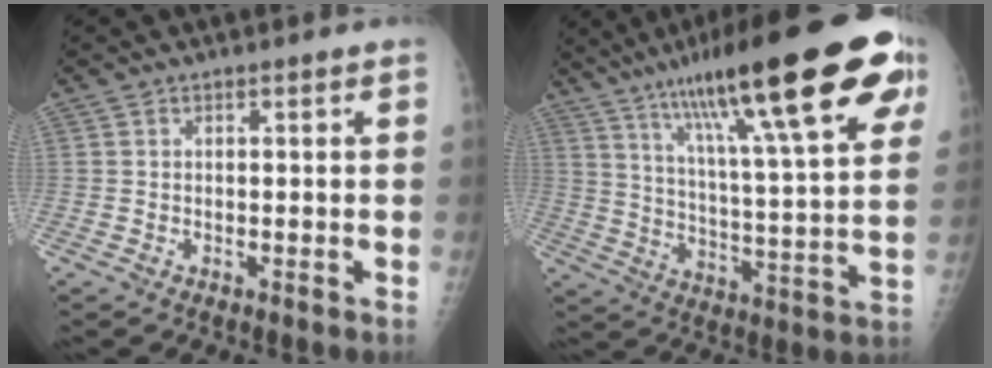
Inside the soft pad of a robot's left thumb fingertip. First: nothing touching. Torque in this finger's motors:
{"motor_torque": [1.96, 1.29, 1.96, -0.81, 0.65]}